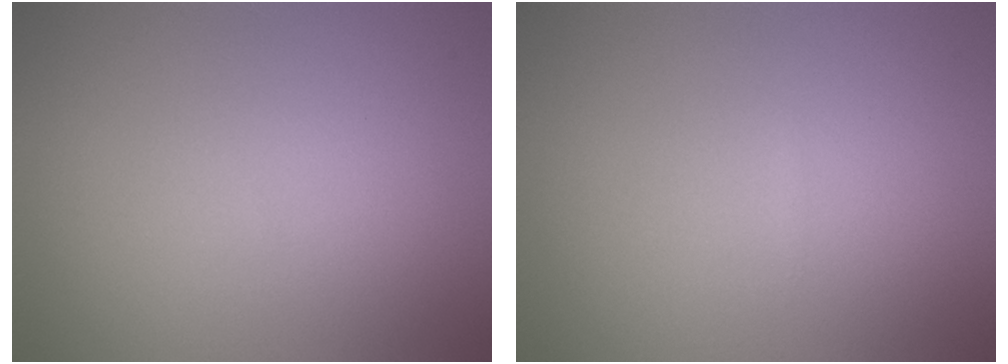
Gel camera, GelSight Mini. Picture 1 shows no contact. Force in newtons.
{"total": 0.0}